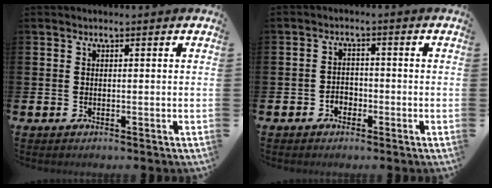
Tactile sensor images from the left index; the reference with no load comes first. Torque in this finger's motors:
{"motor_torque": [0.21, -0.14, 0.01, 0.01]}